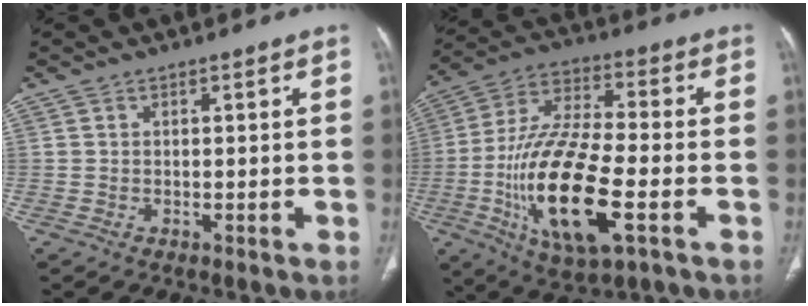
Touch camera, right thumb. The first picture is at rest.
{"total": 21.4, "force": [-5.8, 7.4, 19.2], "torque": [-0.385, 0.012, -0.097]}